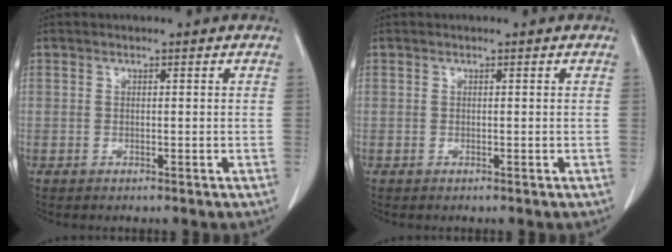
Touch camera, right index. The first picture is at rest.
{"total": 0.0}